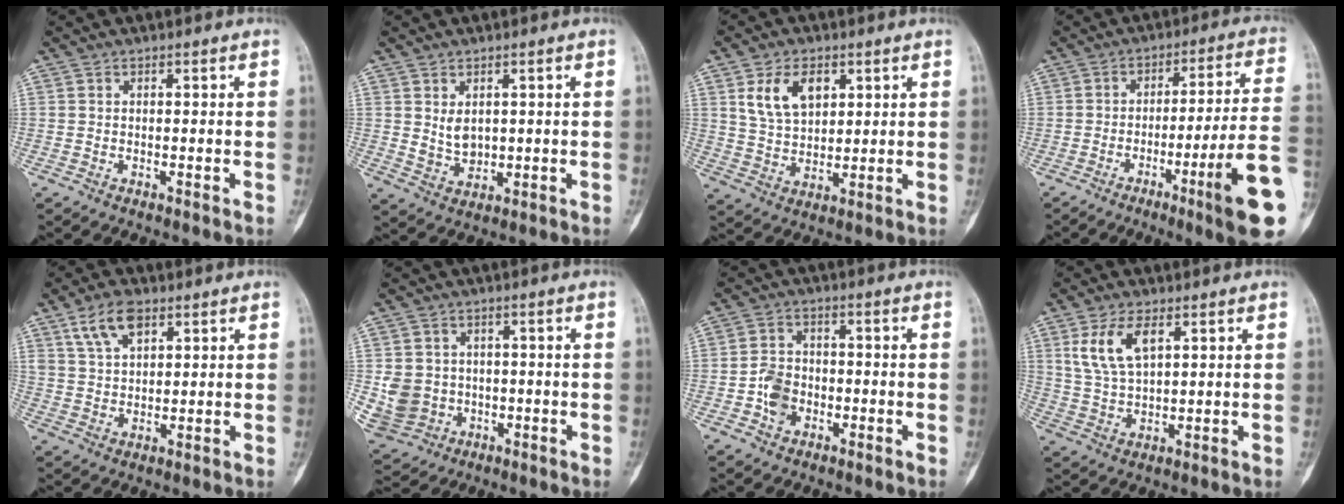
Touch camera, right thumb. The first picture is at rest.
{"total": 3.1, "force": [0.6, 2.1, 2.2], "torque": [-0.034, -0.010, 0.018]}
{"total": 9.1, "force": [3.7, 5.7, 6.1], "torque": [-0.092, -0.013, 0.076]}
{"total": 16.5, "force": [-6.2, 0.1, 15.2], "torque": [-0.201, 0.013, -0.094]}
{"total": 7.2, "force": [4.0, 3.7, 4.7], "torque": [-0.077, -0.007, 0.078]}
{"total": 9.5, "force": [-1.2, 8.7, 3.6], "torque": [-0.066, 0.008, -0.003]}
{"total": 5.7, "force": [-1.9, 4.5, 3.0], "torque": [-0.039, 0.017, -0.039]}
{"total": 8.3, "force": [3.5, 3.9, 6.5], "torque": [-0.128, -0.010, 0.074]}